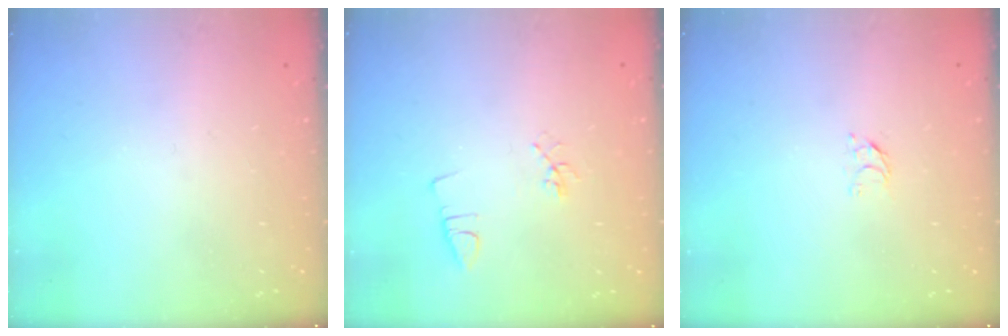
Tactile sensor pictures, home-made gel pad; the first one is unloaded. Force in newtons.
{"total": 3.8, "press": 3.5, "slide": 1.5}
{"total": 2.8, "press": 2.8, "slide": 0.3}